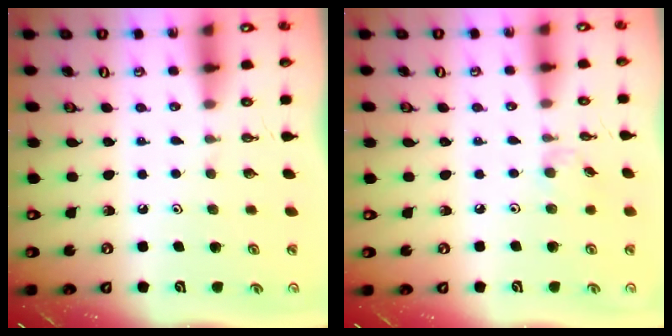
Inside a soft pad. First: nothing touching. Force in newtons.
{"total": 2.9, "press": 2.8, "slide": 0.5}